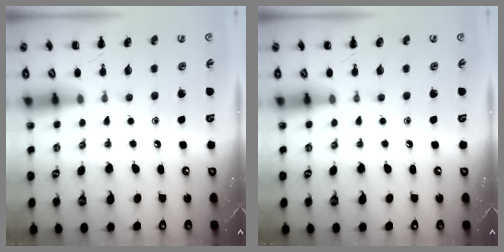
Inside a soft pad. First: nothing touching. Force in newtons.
{"total": 0.0}